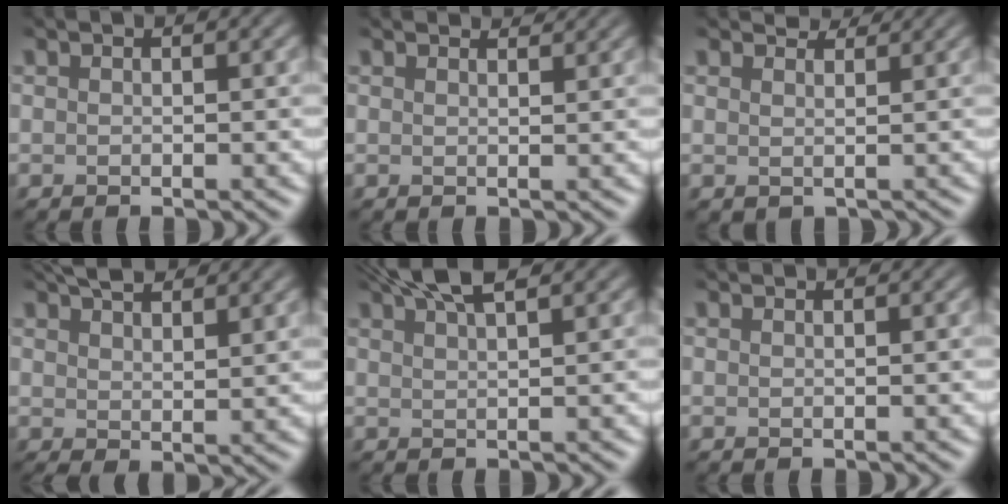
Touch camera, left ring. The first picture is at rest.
{"total": 2.4, "force": [2.3, 0.2, 0.5], "torque": [-0.014, 0.002, 0.025]}
{"total": 2.6, "force": [2.2, 1.2, 0.6], "torque": [-0.019, -0.002, 0.026]}
{"total": 4.3, "force": [3.2, 1.4, 2.5], "torque": [-0.045, 0.006, 0.059]}
{"total": 4.0, "force": [3.0, 0.8, 2.6], "torque": [-0.029, 0.013, 0.046]}
{"total": 1.1, "force": [1.1, 0.0, 0.2], "torque": [-0.007, -0.004, 0.011]}